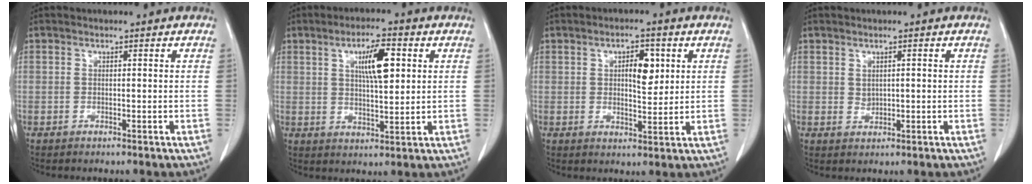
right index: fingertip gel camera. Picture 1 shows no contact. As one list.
[{"total": 7.7, "force": [2.4, 1.8, 7.0], "torque": [-0.119, 0.005, 0.043]}, {"total": 5.3, "force": [1.6, 2.1, 4.6], "torque": [-0.070, 0.001, 0.025]}, {"total": 1.3, "force": [0.3, 0.9, 0.9], "torque": [-0.016, 0.000, 0.012]}]